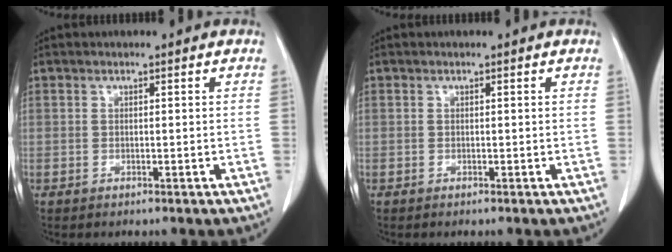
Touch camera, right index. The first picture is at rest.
{"total": 0.0}